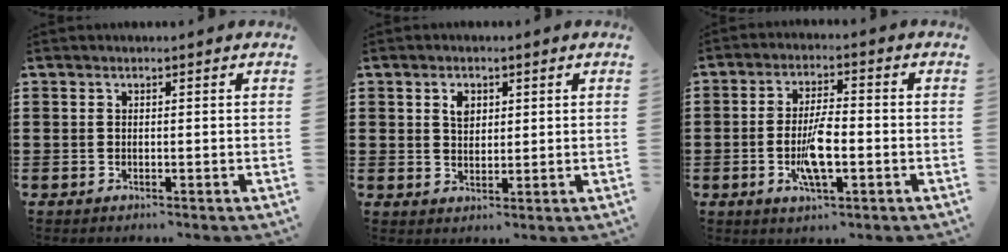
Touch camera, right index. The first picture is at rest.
{"total": 2.6, "force": [1.2, 1.6, 1.7], "torque": [-0.032, 0.001, 0.020]}
{"total": 6.6, "force": [-1.8, 2.1, 6.0], "torque": [-0.121, -0.003, -0.036]}